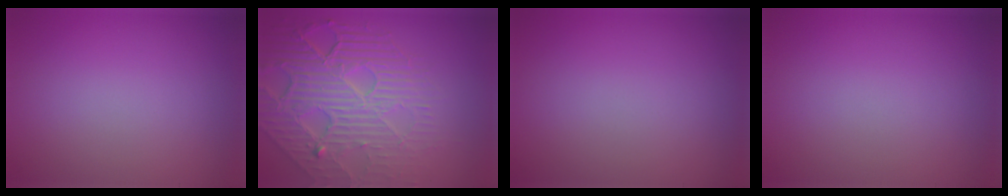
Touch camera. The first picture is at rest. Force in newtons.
{"total": 8.5, "press": 5.8, "slide": 6.2}
{"total": 0.0}
{"total": 0.0}